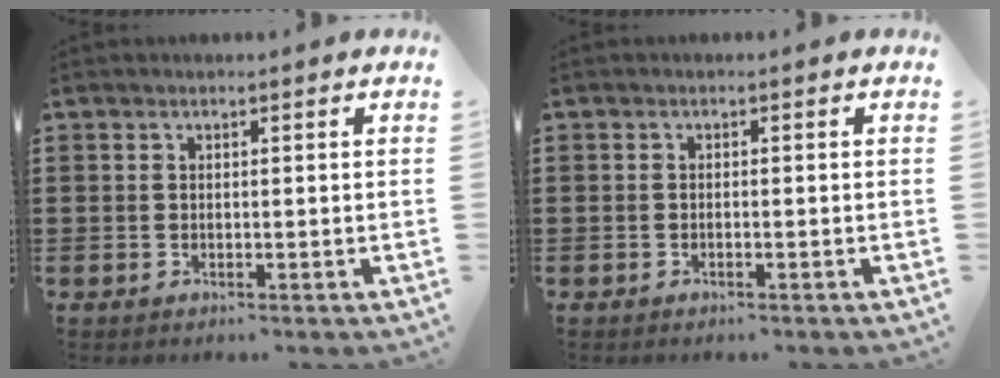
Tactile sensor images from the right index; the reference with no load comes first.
{"total": 0.5, "force": [-0.4, 0.0, 0.3], "torque": [-0.006, -0.002, -0.008]}